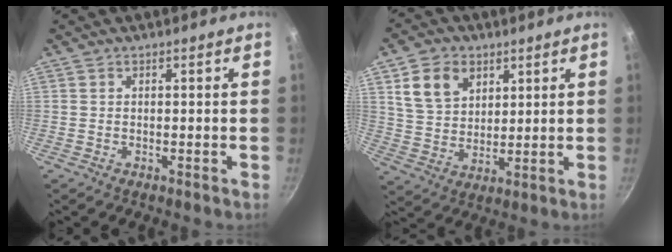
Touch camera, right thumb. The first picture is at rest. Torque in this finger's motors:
{"motor_torque": [-0.74, 1.11, 0.30, -0.24, 0.21]}